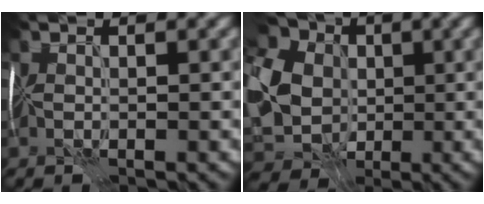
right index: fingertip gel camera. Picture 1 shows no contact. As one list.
[{"total": 12.5, "force": [0.5, 10.1, 7.4], "torque": [-0.166, -0.005, 0.016]}]